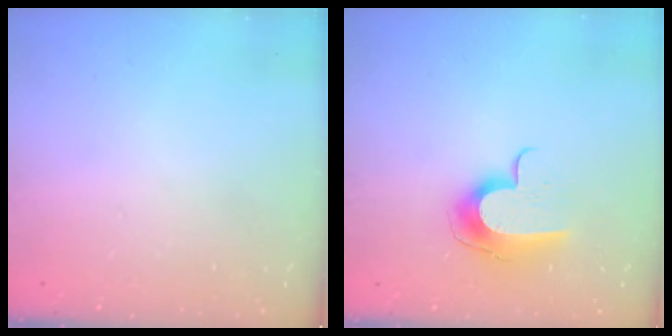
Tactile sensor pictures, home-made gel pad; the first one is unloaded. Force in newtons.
{"total": 10.2, "press": 10.2, "slide": 0.2}